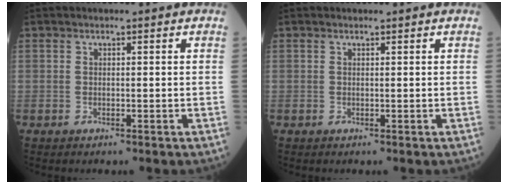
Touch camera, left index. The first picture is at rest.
{"total": 0.0}